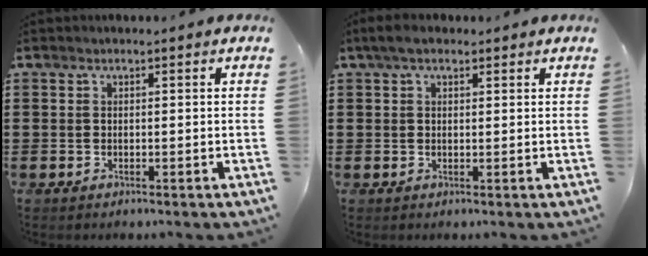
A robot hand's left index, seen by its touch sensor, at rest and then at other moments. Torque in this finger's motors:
{"motor_torque": [0.17, -0.21, 0.07, 0.07]}